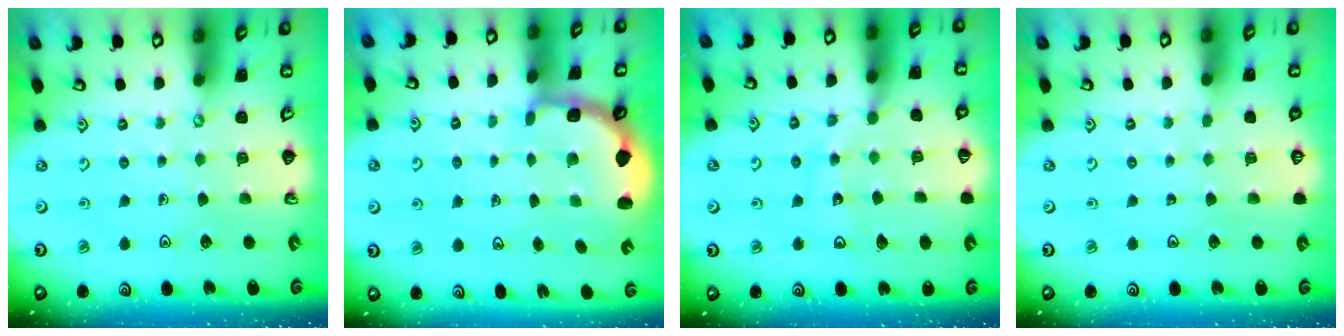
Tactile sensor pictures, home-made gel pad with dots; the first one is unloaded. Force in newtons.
{"total": 2.5, "press": 2.2, "slide": 1.2}
{"total": 10.9, "press": 10.8, "slide": 1.4}
{"total": 0.0}